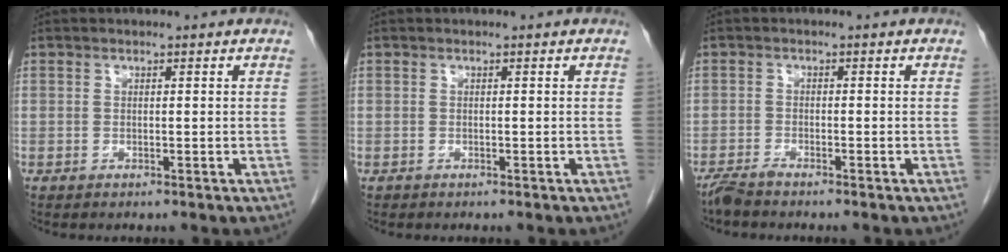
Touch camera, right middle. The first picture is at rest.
{"total": 0.0}
{"total": 2.1, "force": [-1.9, -0.1, 0.8], "torque": [-0.021, -0.006, -0.038]}